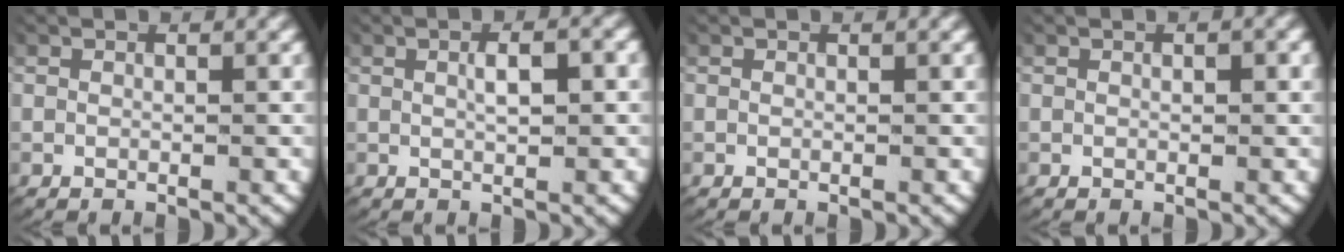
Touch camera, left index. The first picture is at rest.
{"total": 2.2, "force": [0.2, 0.6, 2.0], "torque": [-0.028, 0.000, 0.007]}
{"total": 0.0}
{"total": 0.6, "force": [0.1, 0.3, 0.5], "torque": [-0.006, -0.002, 0.002]}